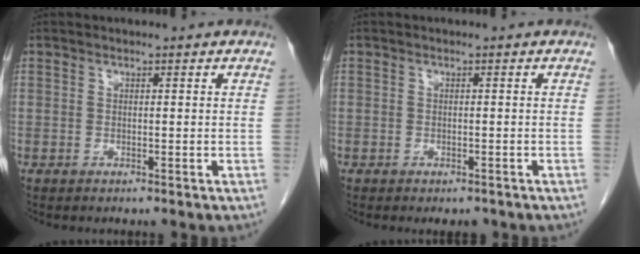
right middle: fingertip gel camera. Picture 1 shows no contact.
{"total": 1.6, "force": [-1.1, 1.1, 0.4], "torque": [-0.005, 0.002, -0.010]}